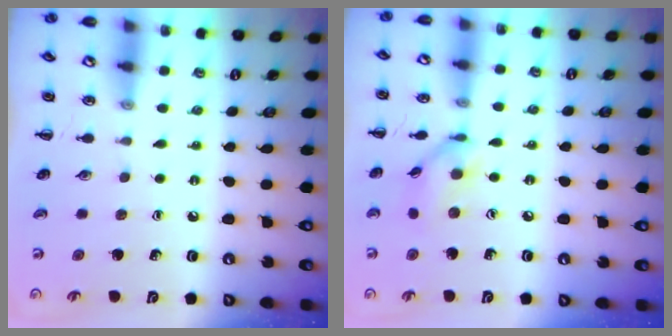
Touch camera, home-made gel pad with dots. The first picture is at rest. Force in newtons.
{"total": 9.2, "press": 9.1, "slide": 0.8}